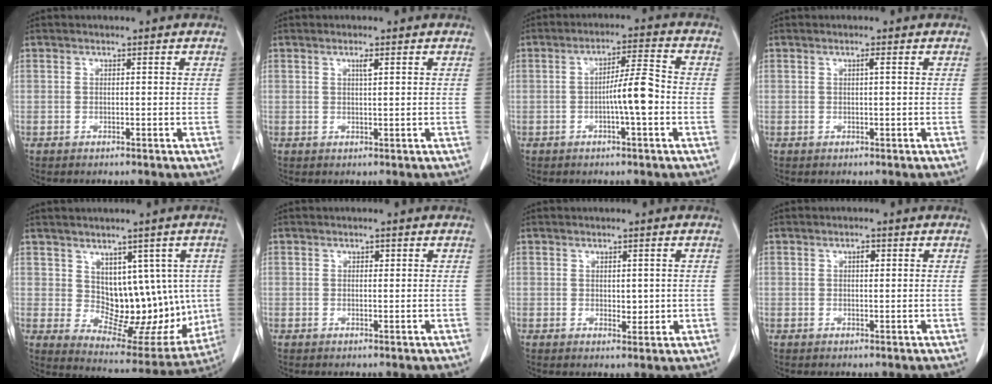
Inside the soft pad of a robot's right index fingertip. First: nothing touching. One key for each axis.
{"total": 1.4, "fx": 0.7, "fy": 0.0, "fz": 1.2, "tx": -0.022, "ty": -0.003, "tz": 0.011}
{"total": 6.4, "fx": -1.4, "fy": 0.3, "fz": 6.2, "tx": -0.107, "ty": 0.008, "tz": -0.024}
{"total": 0.9, "fx": 0.2, "fy": -0.1, "fz": 0.8, "tx": -0.013, "ty": 0.001, "tz": 0.003}
{"total": 12.7, "fx": 1.2, "fy": 7.7, "fz": 10.0, "tx": -0.107, "ty": 0.009, "tz": 0.042}
{"total": 0.7, "fx": 0.3, "fy": 0.4, "fz": 0.5, "tx": -0.007, "ty": -0.002, "tz": 0.005}
{"total": 2.2, "fx": 0.2, "fy": 1.2, "fz": 1.8, "tx": -0.022, "ty": -0.006, "tz": 0.008}
{"total": 1.3, "fx": 0.5, "fy": 0.5, "fz": 1.1, "tx": -0.018, "ty": 0.000, "tz": 0.007}